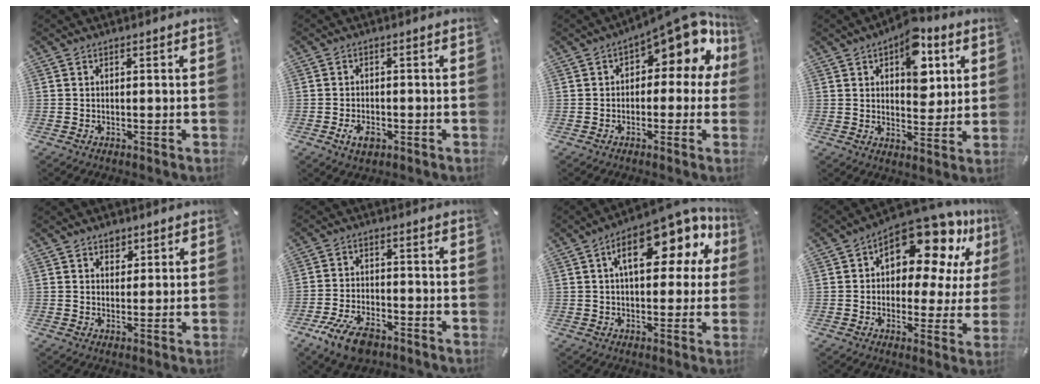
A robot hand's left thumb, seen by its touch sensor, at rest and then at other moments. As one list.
[{"total": 3.8, "force": [-1.6, 2.4, 2.5], "torque": [-0.057, 0.003, -0.031]}, {"total": 12.4, "force": [6.4, 5.1, 9.3], "torque": [-0.124, -0.050, 0.104]}, {"total": 12.2, "force": [5.3, 7.3, 8.3], "torque": [-0.099, -0.019, 0.088]}, {"total": 3.2, "force": [1.8, 2.5, 0.5], "torque": [0.007, -0.007, 0.028]}, {"total": 9.0, "force": [-5.4, 4.6, 5.5], "torque": [-0.119, 0.019, -0.101]}, {"total": 17.0, "force": [7.5, 8.0, 13.0], "torque": [-0.189, -0.034, 0.122]}, {"total": 16.6, "force": [10.3, 8.4, 9.9], "torque": [-0.149, -0.080, 0.176]}]